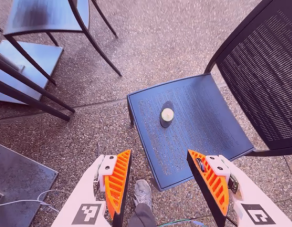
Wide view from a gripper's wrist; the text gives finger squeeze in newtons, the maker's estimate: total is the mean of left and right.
{"total": 0.0}